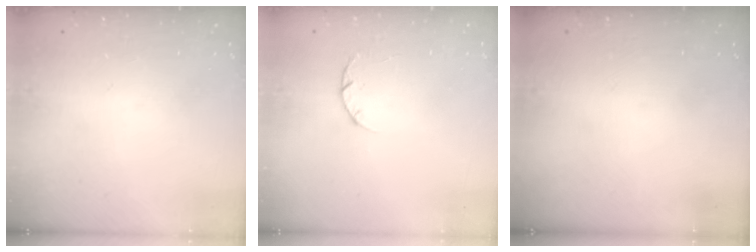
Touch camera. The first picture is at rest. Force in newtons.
{"total": 2.0, "press": 1.9, "slide": 0.4}
{"total": 0.0}